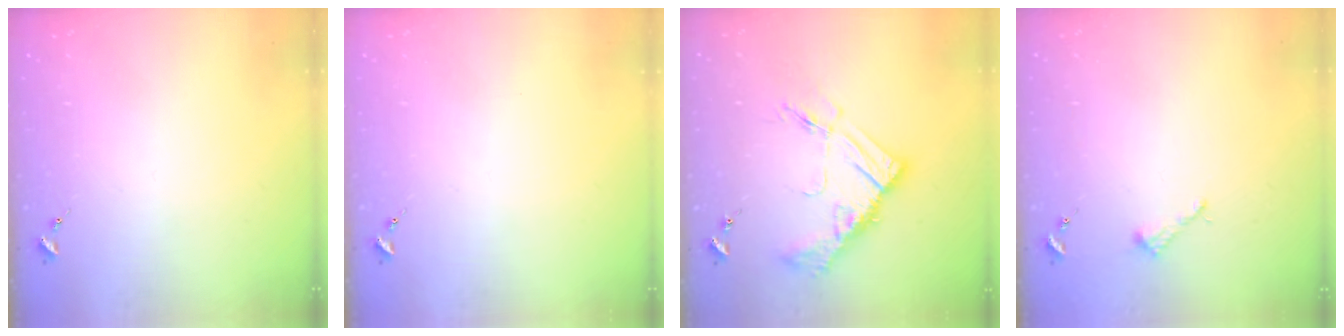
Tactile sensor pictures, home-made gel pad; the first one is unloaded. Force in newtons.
{"total": 0.0}
{"total": 14.1, "press": 14.0, "slide": 1.1}
{"total": 2.6, "press": 2.6, "slide": 0.3}